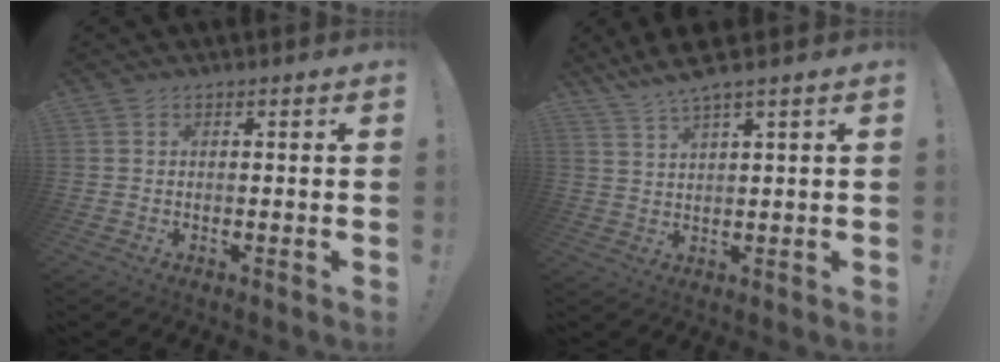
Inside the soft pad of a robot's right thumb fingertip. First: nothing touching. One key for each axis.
{"total": 5.5, "fx": 4.5, "fy": -0.3, "fz": 3.1, "tx": -0.066, "ty": -0.022, "tz": 0.080}